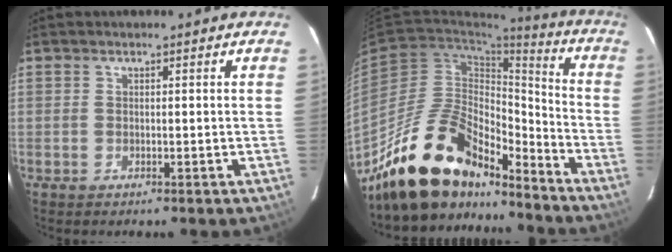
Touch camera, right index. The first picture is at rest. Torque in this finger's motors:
{"motor_torque": [1.05, -1.09, 0.64, 0.21]}